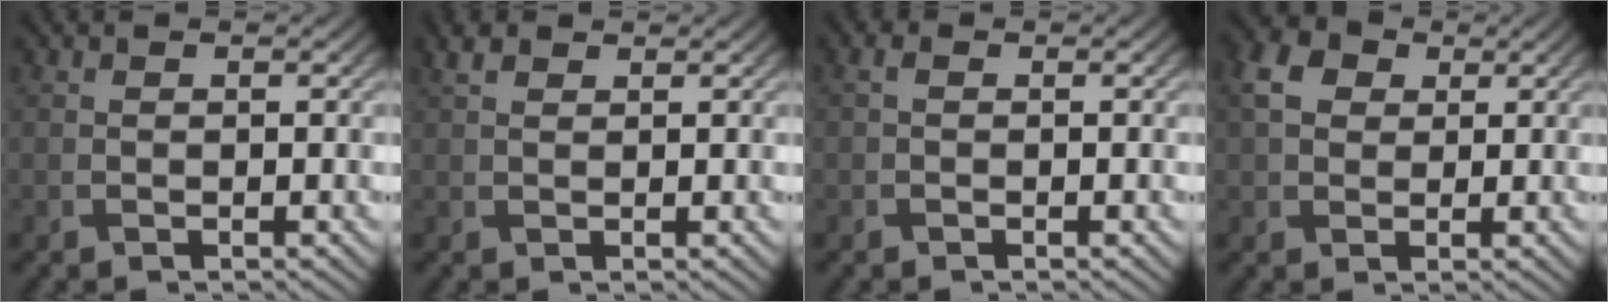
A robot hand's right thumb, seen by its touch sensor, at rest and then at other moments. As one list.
[{"total": 1.7, "force": [1.3, 0.7, 1.0], "torque": [-0.025, 0.008, 0.027]}, {"total": 0.8, "force": [0.0, 0.4, 0.7], "torque": [-0.016, 0.001, -0.002]}, {"total": 5.1, "force": [1.5, 4.0, 2.8], "torque": [-0.079, 0.011, 0.023]}]